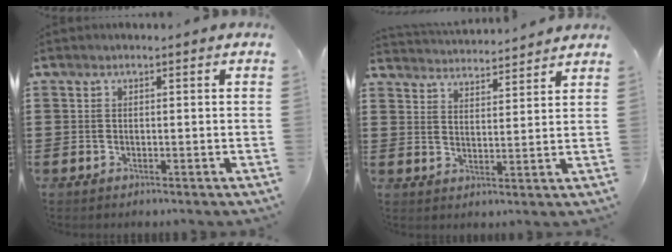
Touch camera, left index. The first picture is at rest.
{"total": 3.5, "force": [3.5, -0.3, -0.3], "torque": [-0.010, -0.022, 0.061]}